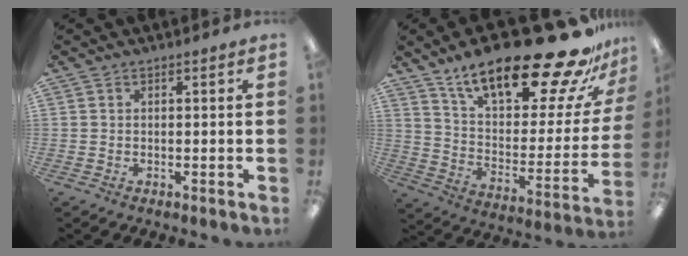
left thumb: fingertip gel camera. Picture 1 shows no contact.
{"total": 28.6, "force": [20.3, 8.9, 18.0], "torque": [-0.264, -0.138, 0.333]}